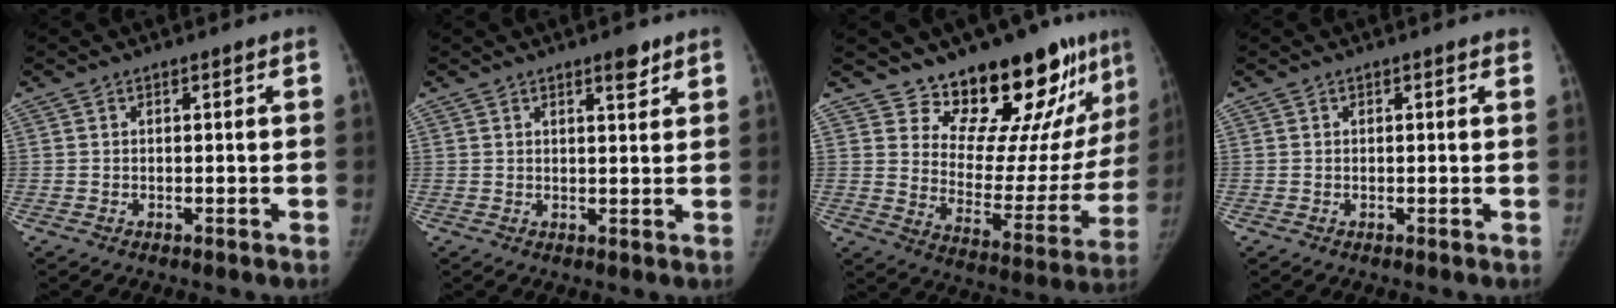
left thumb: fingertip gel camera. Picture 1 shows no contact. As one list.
[{"total": 3.2, "force": [2.2, 0.8, 2.2], "torque": [-0.024, -0.014, 0.032]}, {"total": 21.0, "force": [16.5, 7.7, 10.3], "torque": [-0.094, -0.127, 0.237]}, {"total": 0.8, "force": [0.6, 0.2, 0.4], "torque": [-0.002, 0.001, 0.004]}]